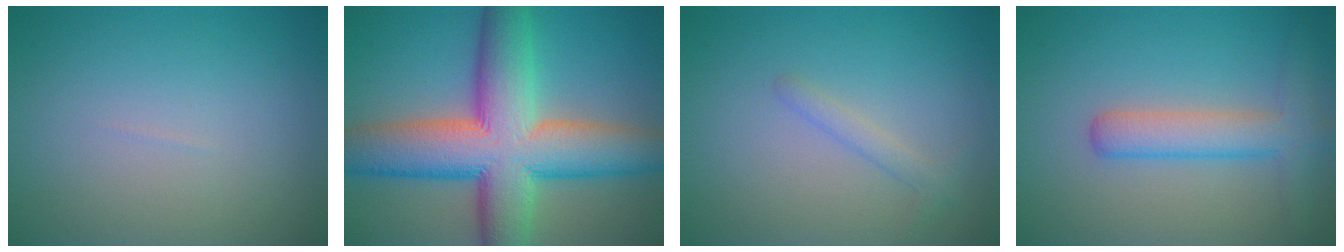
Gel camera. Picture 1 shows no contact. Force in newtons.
{"total": 13.4, "press": 13.4, "slide": 0.8}
{"total": 1.3, "press": 1.3, "slide": 0.1}
{"total": 4.2, "press": 4.2, "slide": 0.1}